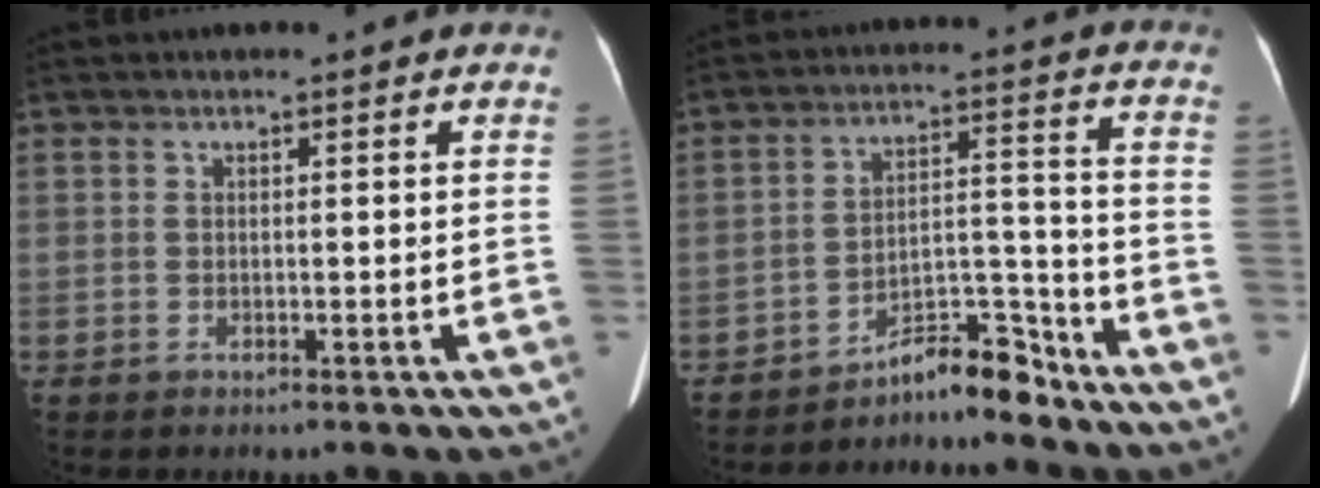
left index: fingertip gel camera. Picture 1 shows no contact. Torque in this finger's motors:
{"motor_torque": [-0.26, 0.49, 0.01, 0.00]}